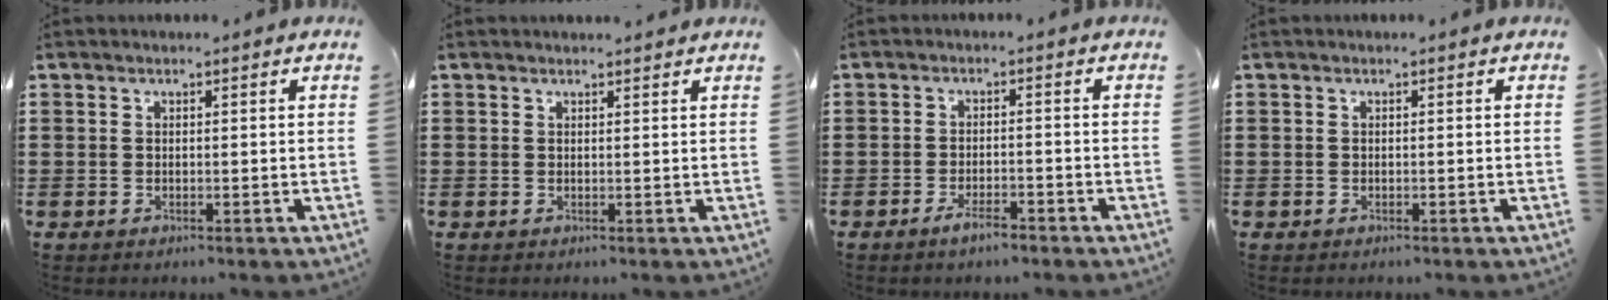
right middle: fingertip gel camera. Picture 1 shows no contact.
{"total": 0.5, "force": [0.5, 0.0, 0.1], "torque": [0.004, -0.003, 0.008]}
{"total": 3.0, "force": [-2.2, 0.7, 2.0], "torque": [-0.039, 0.002, -0.042]}
{"total": 0.0}